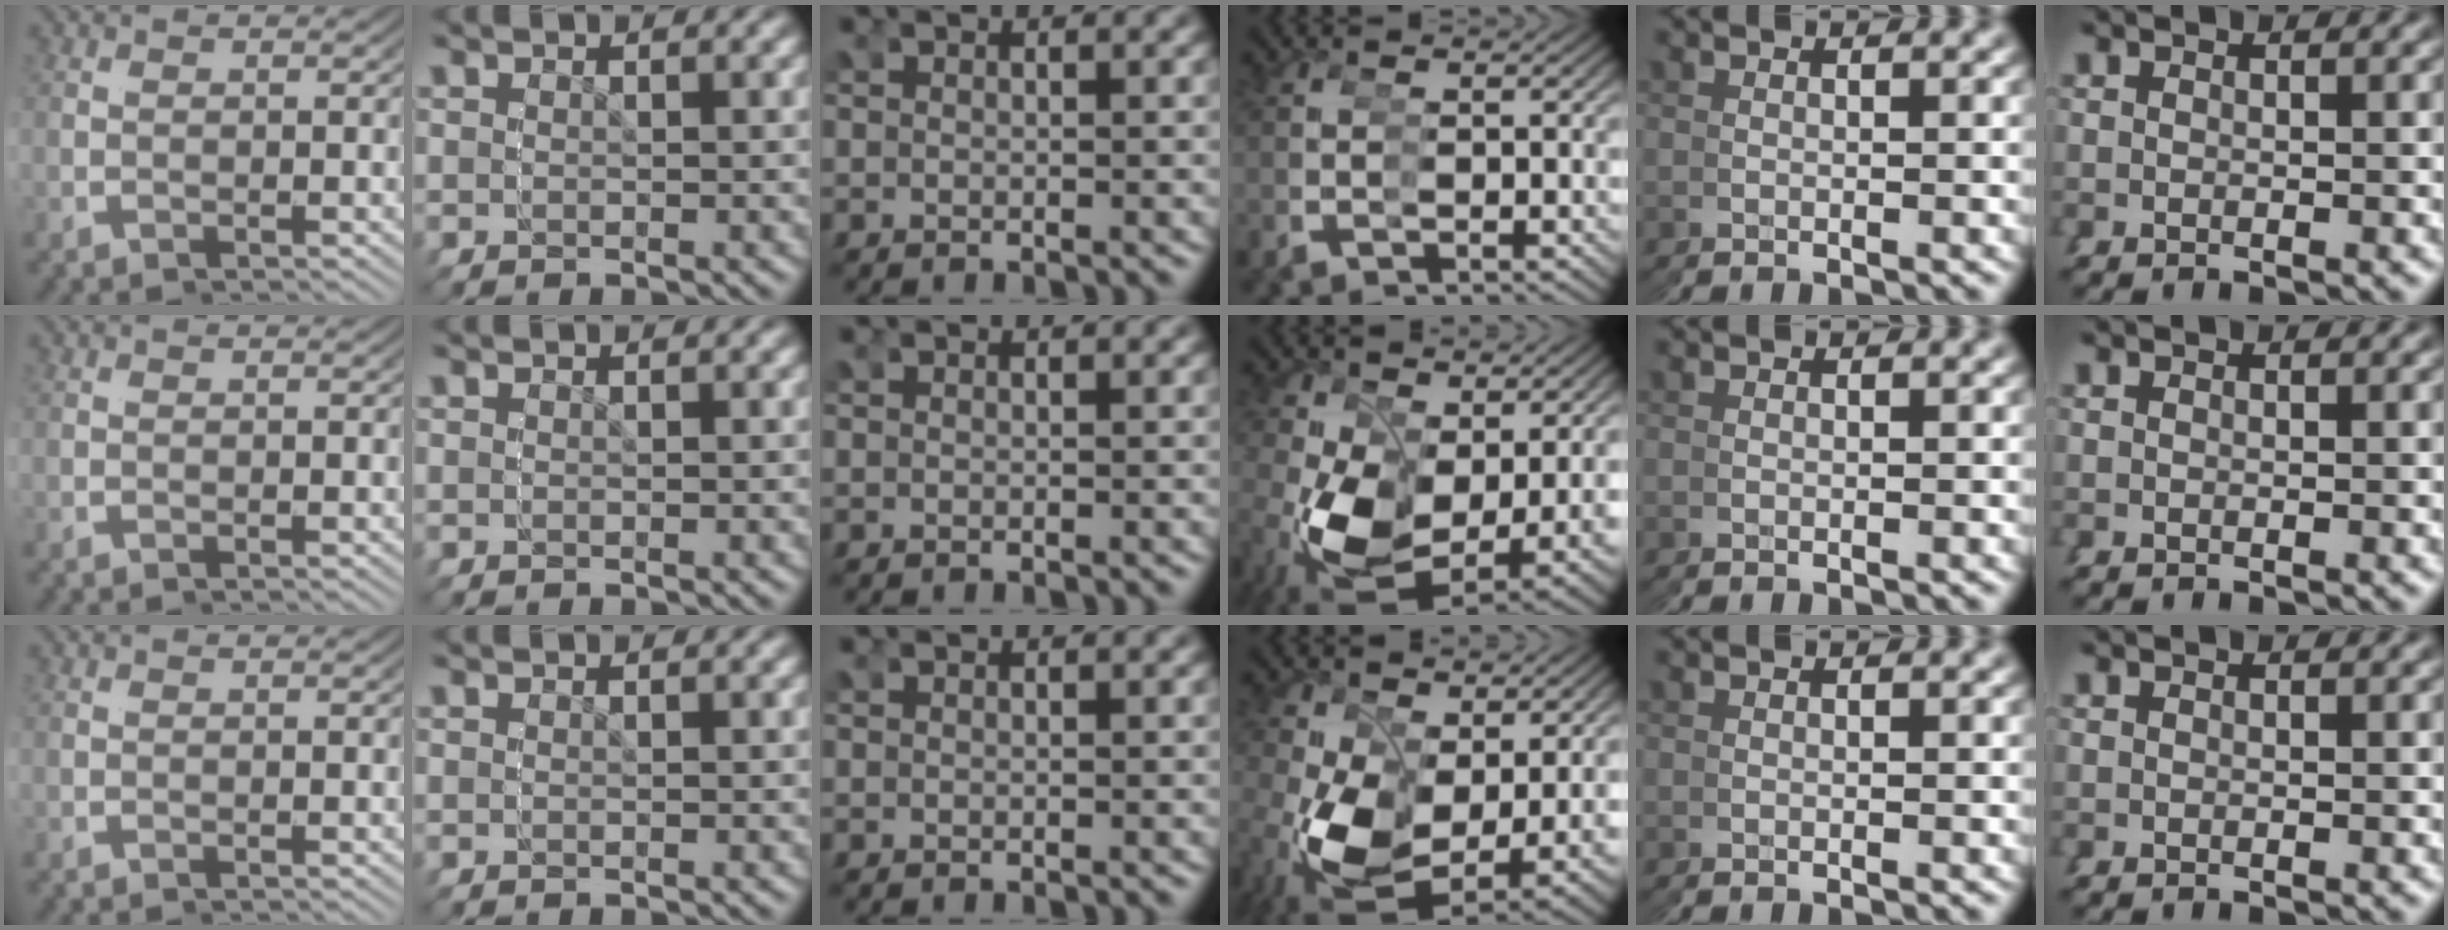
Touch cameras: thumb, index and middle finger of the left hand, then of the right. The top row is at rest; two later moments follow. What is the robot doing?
{"motion": "grasp_and_lifting", "object": "stress ball aka squeeze ball"}